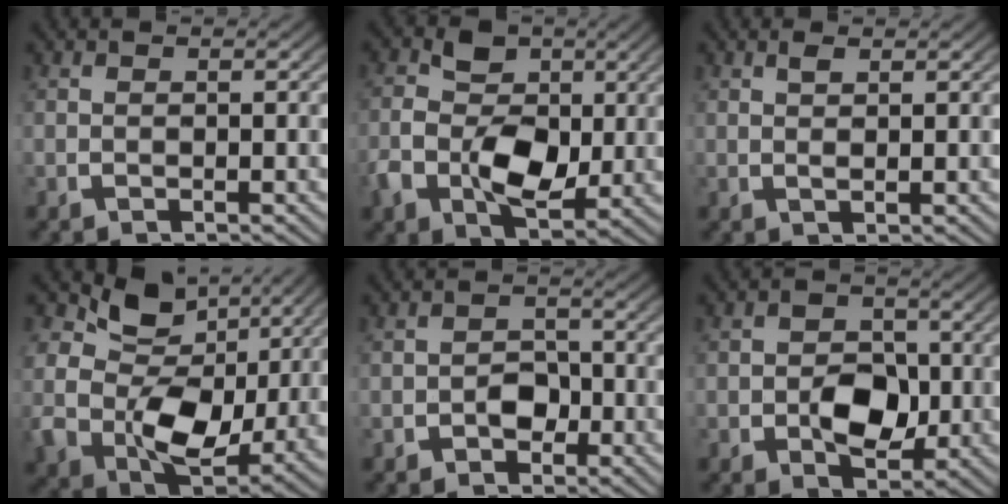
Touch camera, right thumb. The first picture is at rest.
{"total": 8.8, "force": [-0.4, 6.5, 5.9], "torque": [-0.114, -0.027, -0.006]}
{"total": 1.0, "force": [0.8, 0.0, 0.7], "torque": [-0.010, -0.003, 0.020]}
{"total": 11.2, "force": [0.9, 7.7, 8.0], "torque": [-0.172, -0.042, 0.031]}
{"total": 2.5, "force": [-1.1, 1.9, 1.2], "torque": [-0.015, -0.013, -0.013]}
{"total": 5.5, "force": [-0.8, 4.0, 3.8], "torque": [-0.059, -0.022, -0.006]}